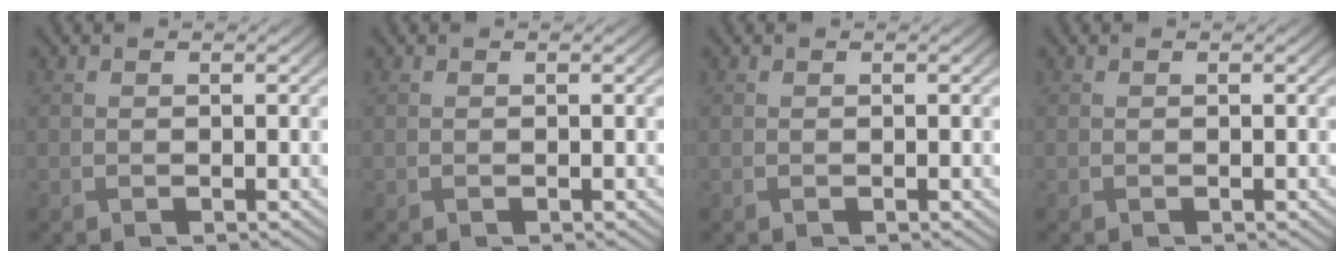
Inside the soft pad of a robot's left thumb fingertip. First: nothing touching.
{"total": 0.0}
{"total": 0.0}
{"total": 0.0}